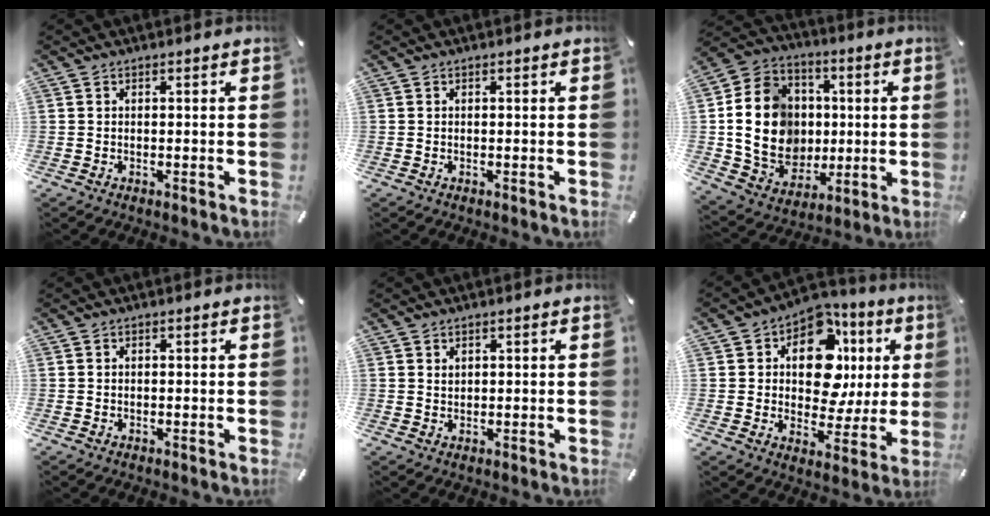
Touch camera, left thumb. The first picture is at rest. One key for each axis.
{"total": 0.0}
{"total": 18.9, "fx": 0.7, "fy": 16.5, "fz": 9.2, "tx": -0.181, "ty": 0.002, "tz": 0.025}
{"total": 0.0}
{"total": 1.3, "fx": 0.8, "fy": 1.0, "fz": 0.2, "tx": 0.004, "ty": -0.003, "tz": 0.015}
{"total": 15.1, "fx": 4.2, "fy": 9.9, "fz": 10.6, "tx": -0.153, "ty": -0.029, "tz": 0.074}